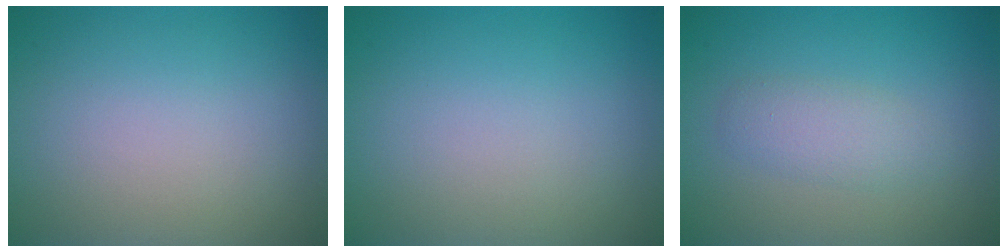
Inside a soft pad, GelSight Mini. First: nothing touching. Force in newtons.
{"total": 0.0}
{"total": 2.2, "press": 2.2, "slide": 0.0}